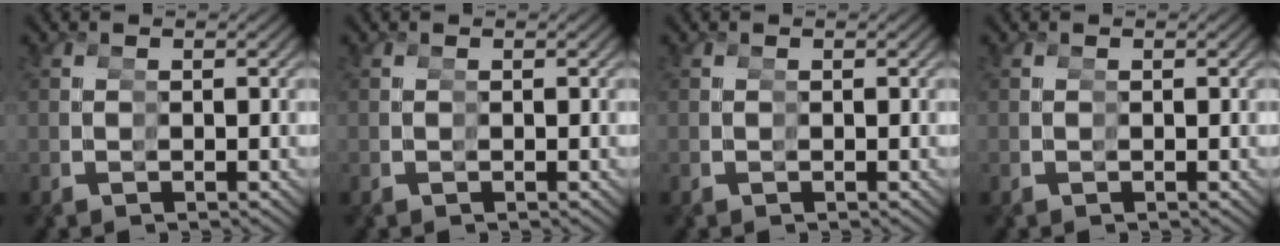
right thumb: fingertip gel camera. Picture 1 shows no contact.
{"total": 0.0}
{"total": 0.0}
{"total": 0.0}